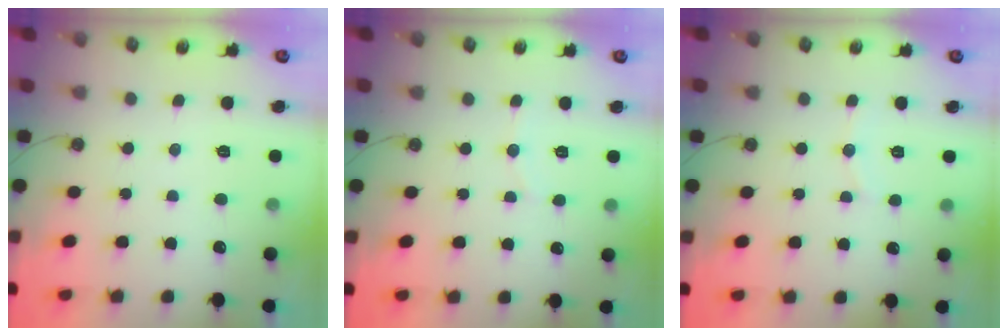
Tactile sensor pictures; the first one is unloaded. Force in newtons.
{"total": 3.7, "press": 3.7, "slide": 0.3}
{"total": 5.1, "press": 5.1, "slide": 0.5}